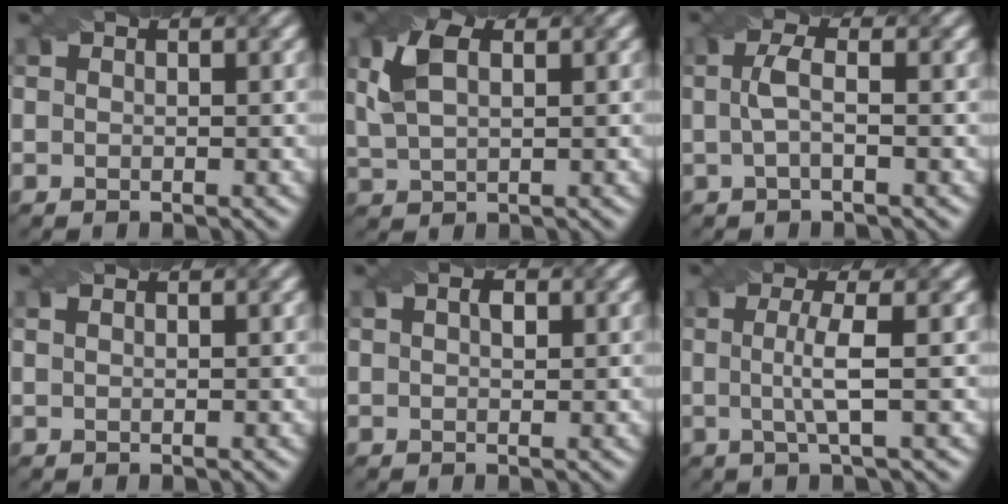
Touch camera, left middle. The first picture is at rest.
{"total": 4.4, "force": [1.6, 2.3, 3.4], "torque": [-0.083, 0.008, 0.031]}
{"total": 2.1, "force": [0.0, 0.5, 2.0], "torque": [-0.046, 0.006, -0.002]}
{"total": 0.8, "force": [0.6, 0.3, 0.5], "torque": [-0.007, -0.002, 0.006]}
{"total": 1.2, "force": [0.5, 0.6, 1.0], "torque": [-0.017, 0.003, 0.010]}
{"total": 3.4, "force": [-0.1, 0.6, 3.3], "torque": [-0.061, -0.002, -0.005]}